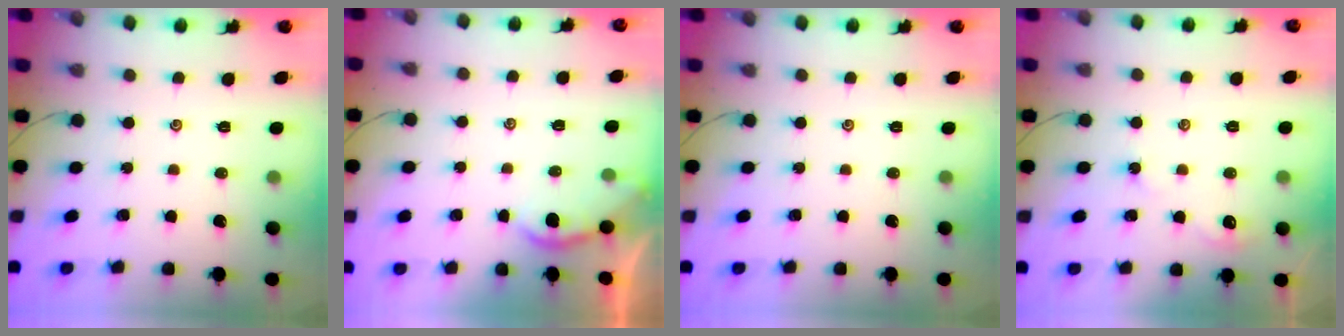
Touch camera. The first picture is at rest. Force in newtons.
{"total": 1.3, "press": 1.3, "slide": 0.3}
{"total": 0.0}
{"total": 3.6, "press": 3.6, "slide": 0.5}